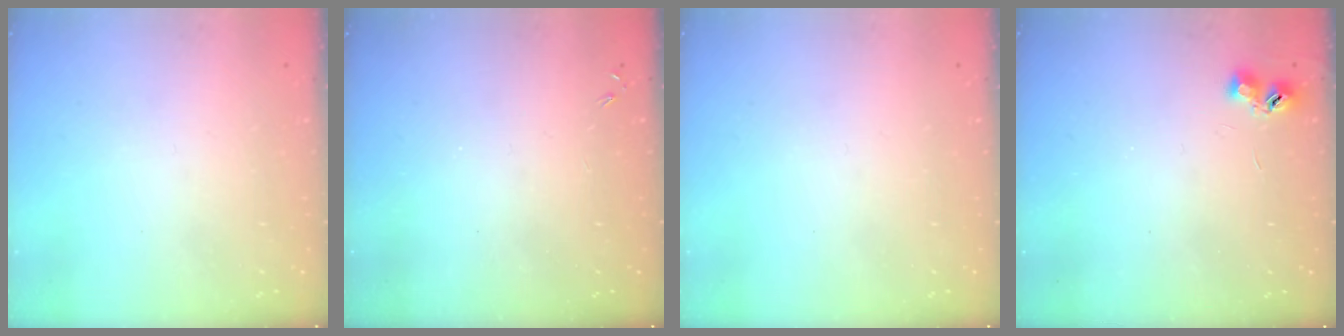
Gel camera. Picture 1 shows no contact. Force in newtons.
{"total": 0.0}
{"total": 0.0}
{"total": 5.7, "press": 5.6, "slide": 0.9}